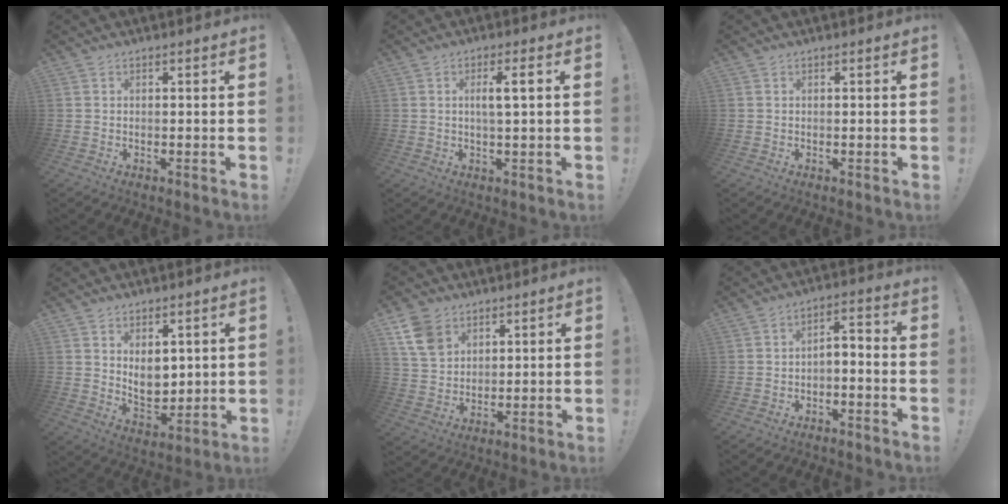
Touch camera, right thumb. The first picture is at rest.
{"total": 4.3, "force": [0.6, 0.4, 4.2], "torque": [-0.065, -0.004, 0.003]}
{"total": 0.0}
{"total": 7.9, "force": [3.5, 5.3, 4.7], "torque": [-0.061, -0.029, 0.066]}
{"total": 10.5, "force": [5.7, 7.5, 4.5], "torque": [-0.074, -0.019, 0.116]}
{"total": 4.2, "force": [-3.3, 1.4, 2.2], "torque": [-0.039, 0.009, -0.062]}